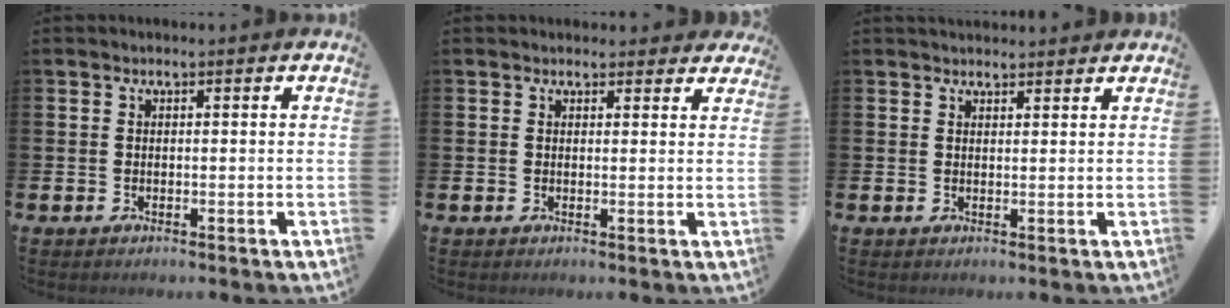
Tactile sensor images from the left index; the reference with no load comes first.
{"total": 1.7, "force": [1.5, 0.7, 0.1], "torque": [0.013, -0.005, 0.023]}
{"total": 1.9, "force": [1.9, 0.5, 0.1], "torque": [0.006, -0.008, 0.033]}